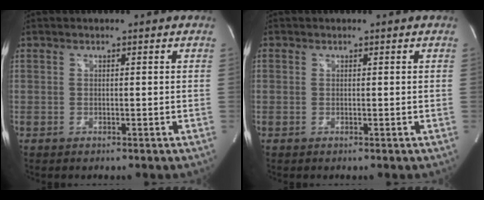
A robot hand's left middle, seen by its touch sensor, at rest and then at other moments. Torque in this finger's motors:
{"motor_torque": [-0.14, -0.39, 0.07, 0.01]}